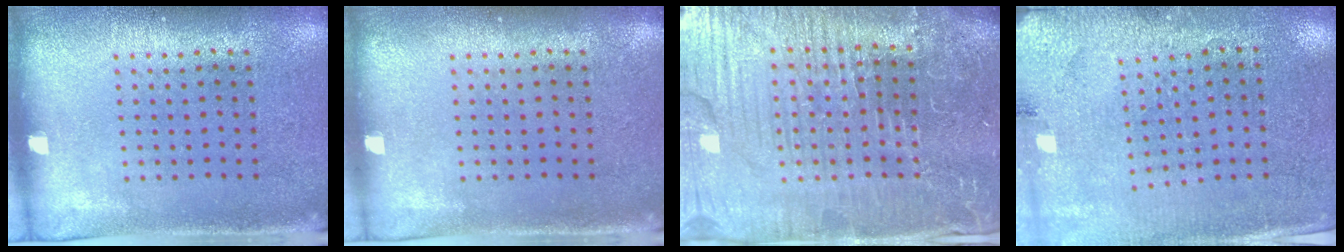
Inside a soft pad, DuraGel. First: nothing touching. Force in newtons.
{"total": 0.0}
{"total": 6.2, "press": 5.6, "slide": 2.7}
{"total": 2.8, "press": 2.8, "slide": 0.5}